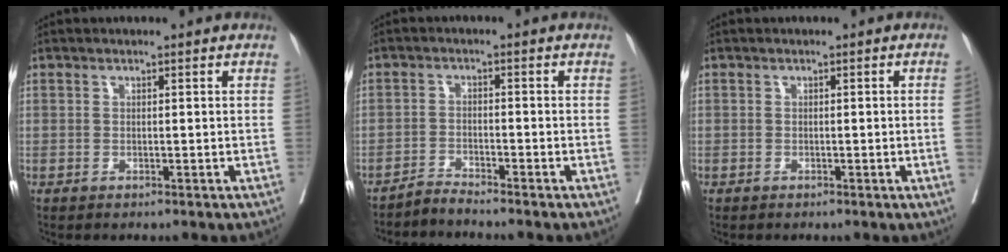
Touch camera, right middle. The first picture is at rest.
{"total": 2.6, "force": [-2.4, -0.8, -0.2], "torque": [0.003, -0.012, -0.048]}
{"total": 0.9, "force": [-0.2, 0.0, 0.9], "torque": [-0.014, 0.003, -0.004]}